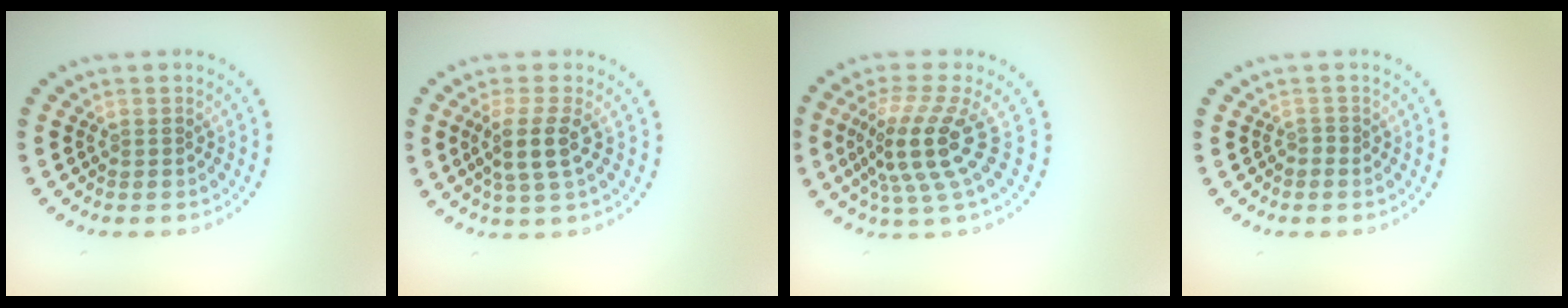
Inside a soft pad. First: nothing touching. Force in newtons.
{"total": 2.8, "press": 2.3, "slide": 1.6}
{"total": 5.0, "press": 3.6, "slide": 3.4}
{"total": 0.5, "press": 0.3, "slide": 0.4}